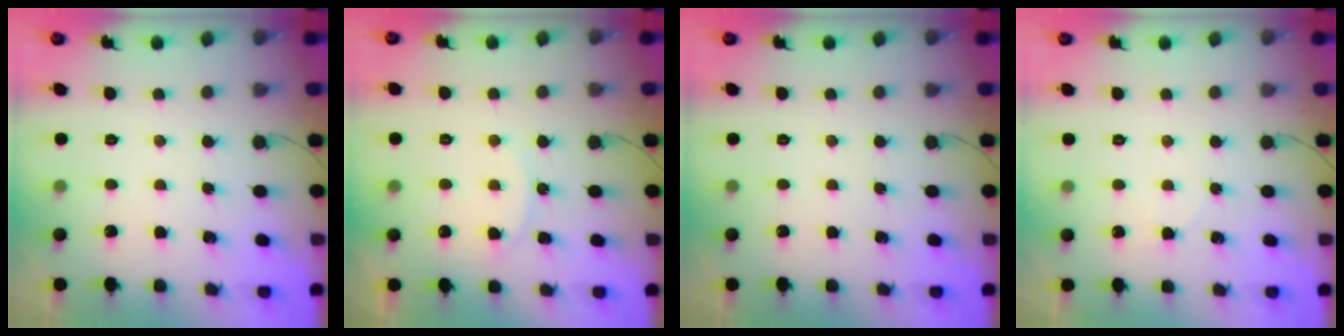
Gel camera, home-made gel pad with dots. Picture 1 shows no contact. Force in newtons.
{"total": 6.6, "press": 6.6, "slide": 0.7}
{"total": 0.0}
{"total": 3.5, "press": 3.1, "slide": 1.6}